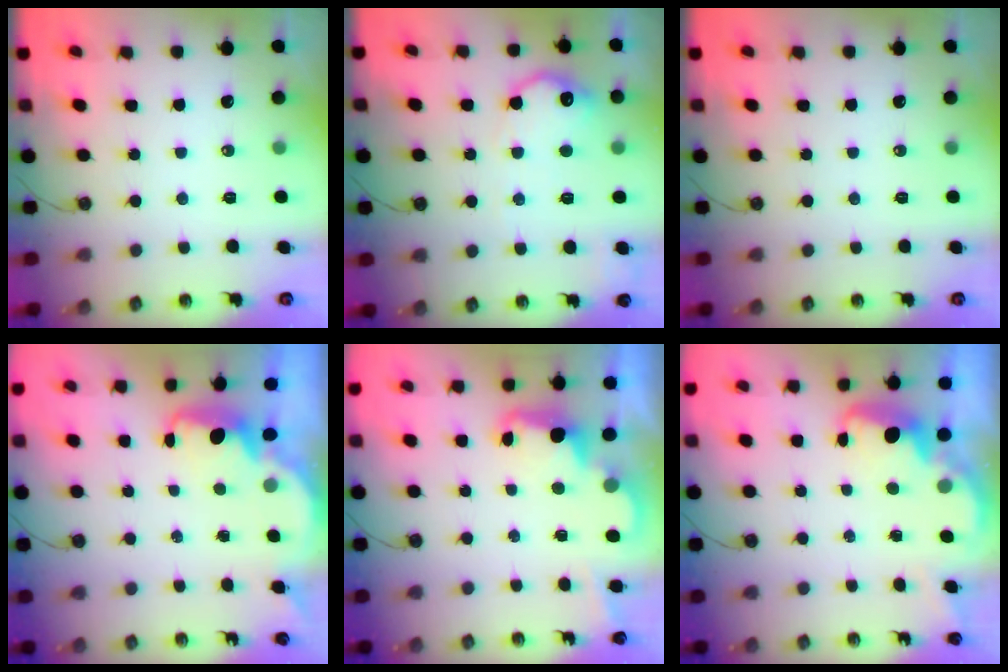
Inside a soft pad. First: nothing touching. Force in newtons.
{"total": 15.0, "press": 15.0, "slide": 1.0}
{"total": 0.0}
{"total": 2.2, "press": 2.1, "slide": 0.6}
{"total": 2.4, "press": 2.3, "slide": 0.6}
{"total": 2.6, "press": 2.6, "slide": 0.5}